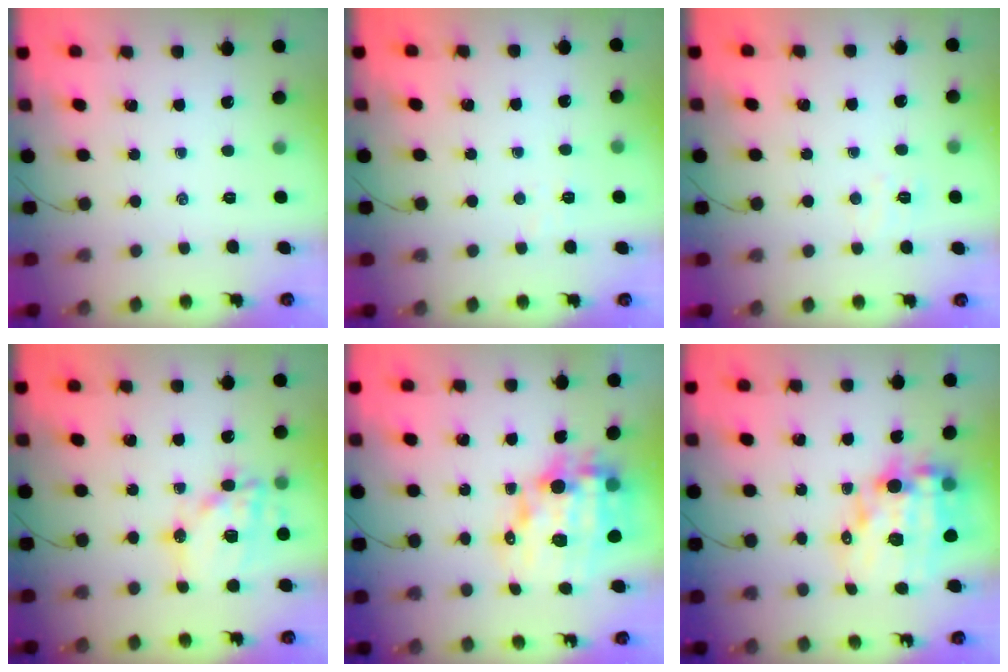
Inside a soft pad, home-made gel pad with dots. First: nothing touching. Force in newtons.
{"total": 2.4, "press": 2.3, "slide": 0.6}
{"total": 3.9, "press": 3.8, "slide": 0.9}
{"total": 16.9, "press": 16.5, "slide": 3.6}
{"total": 15.6, "press": 15.1, "slide": 3.7}
{"total": 16.5, "press": 16.0, "slide": 4.1}